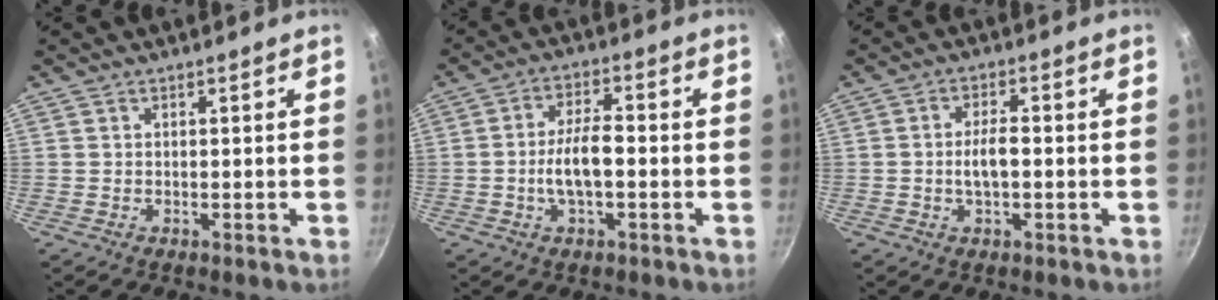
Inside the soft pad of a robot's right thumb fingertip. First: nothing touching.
{"total": 6.9, "force": [-1.1, 2.6, 6.3], "torque": [-0.119, 0.018, -0.023]}
{"total": 4.6, "force": [-0.7, 1.9, 4.1], "torque": [-0.072, 0.015, -0.013]}